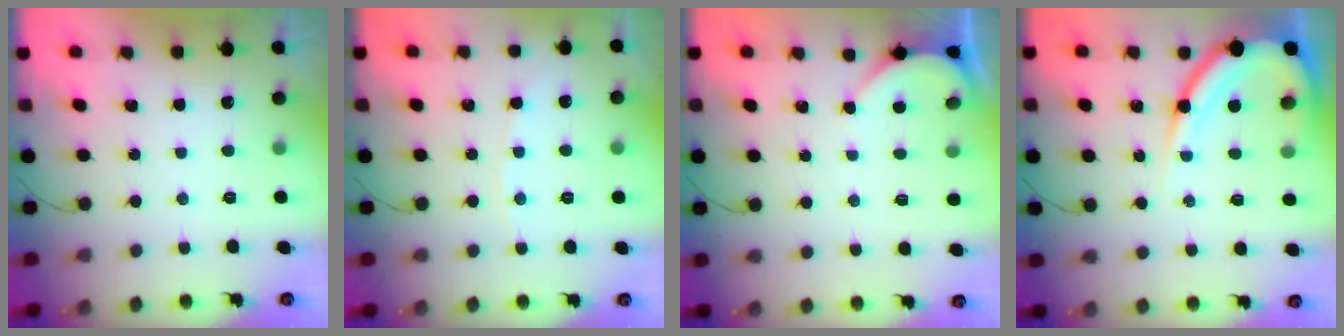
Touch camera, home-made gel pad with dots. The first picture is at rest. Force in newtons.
{"total": 2.6, "press": 2.6, "slide": 0.2}
{"total": 2.7, "press": 2.7, "slide": 0.1}
{"total": 13.0, "press": 13.0, "slide": 1.0}